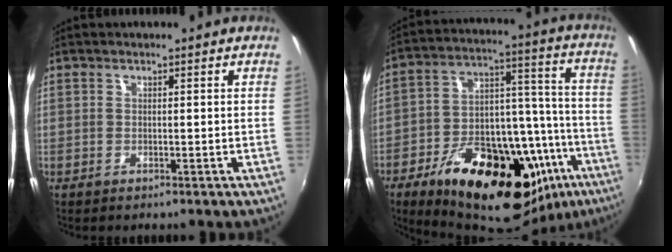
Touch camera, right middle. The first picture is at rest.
{"total": 33.2, "force": [-18.0, 15.3, 23.3], "torque": [-0.355, 0.024, -0.244]}